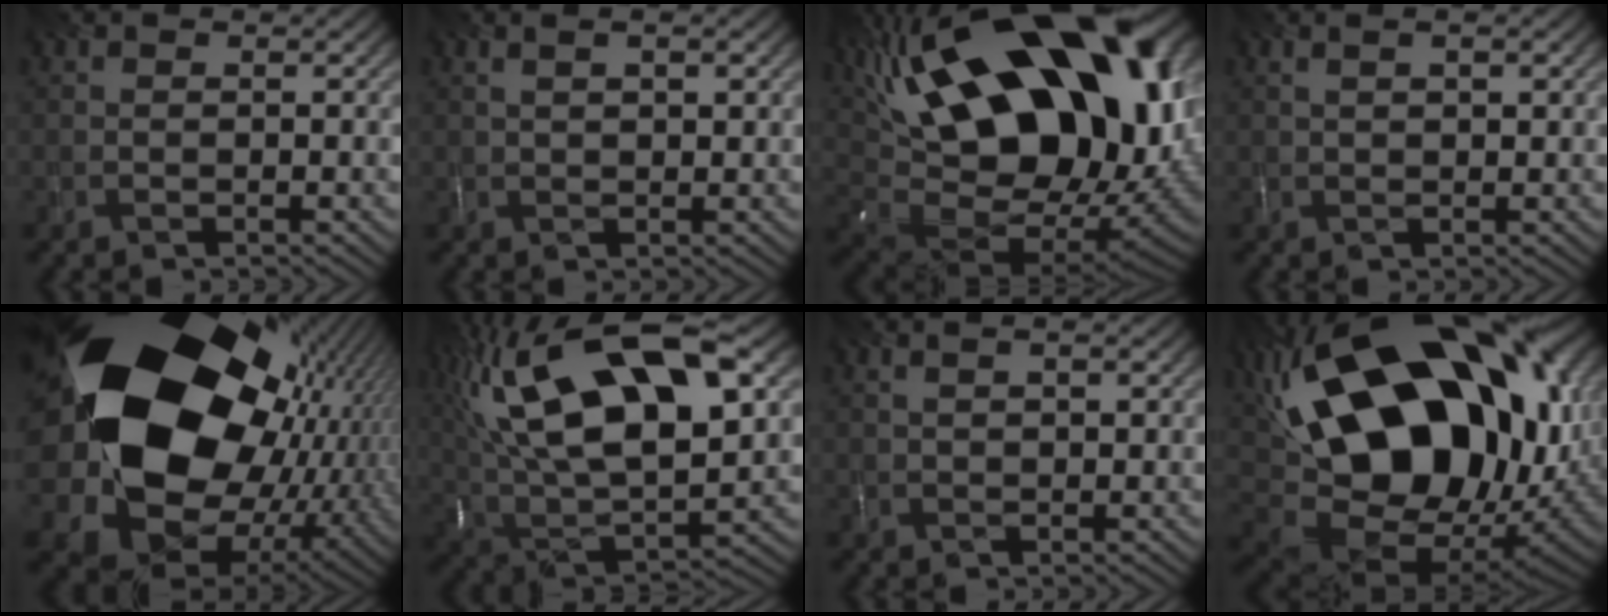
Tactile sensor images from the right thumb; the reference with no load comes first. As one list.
[{"total": 3.1, "force": [1.4, 1.0, 2.6], "torque": [-0.047, 0.002, 0.035]}, {"total": 23.0, "force": [6.7, 12.2, 18.4], "torque": [-0.353, 0.026, 0.125]}, {"total": 2.7, "force": [1.3, 0.9, 2.2], "torque": [-0.041, 0.002, 0.032]}, {"total": 23.9, "force": [3.5, 18.8, 14.3], "torque": [-0.319, -0.084, 0.091]}, {"total": 20.1, "force": [7.5, 9.7, 15.9], "torque": [-0.325, 0.040, 0.129]}, {"total": 2.3, "force": [1.1, 0.8, 1.9], "torque": [-0.036, 0.002, 0.027]}, {"total": 23.1, "force": [5.1, 14.1, 17.5], "torque": [-0.354, -0.001, 0.108]}]